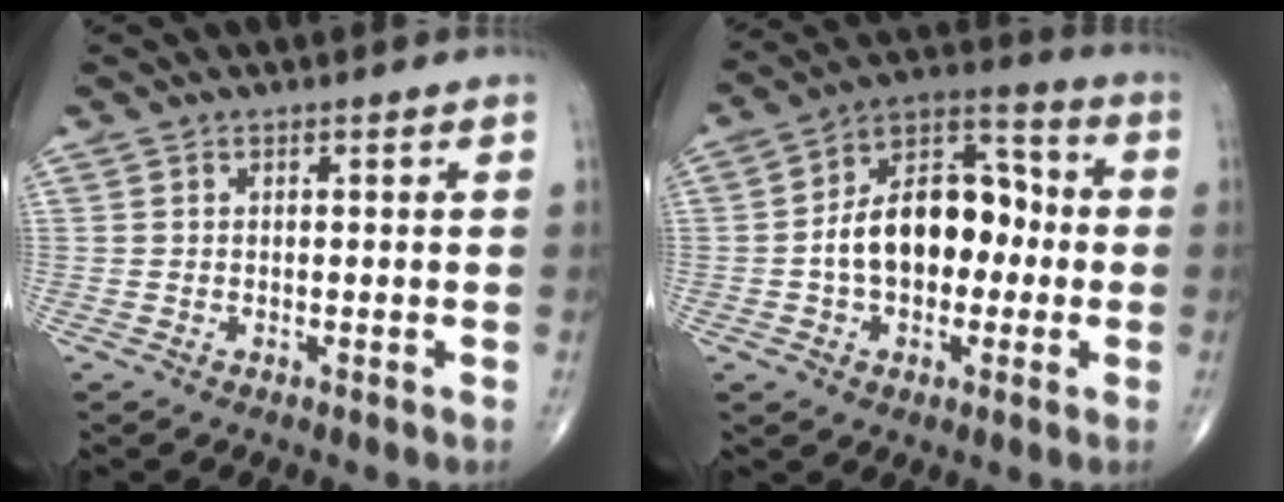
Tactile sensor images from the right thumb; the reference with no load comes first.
{"total": 16.2, "force": [-1.2, 10.4, 12.4], "torque": [-0.172, 0.046, -0.026]}